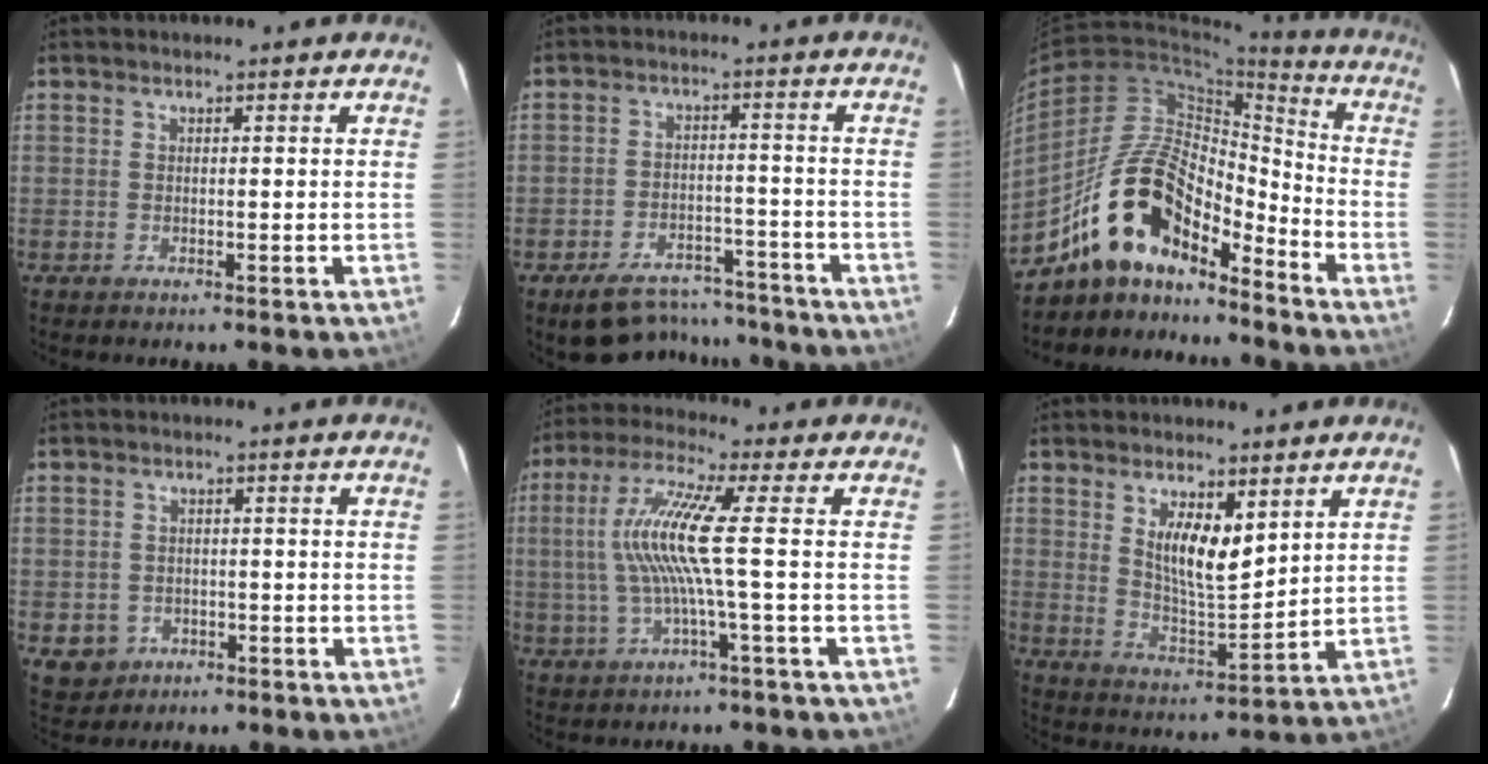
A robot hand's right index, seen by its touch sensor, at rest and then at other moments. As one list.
[{"total": 12.5, "force": [-10.7, 5.1, 3.9], "torque": [-0.084, 0.018, -0.135]}, {"total": 16.2, "force": [-12.7, 6.2, 8.0], "torque": [-0.153, 0.024, -0.235]}, {"total": 4.8, "force": [-1.5, 4.5, 0.9], "torque": [-0.027, 0.009, -0.010]}, {"total": 10.2, "force": [-0.2, -1.0, 10.2], "torque": [-0.203, 0.002, -0.001]}, {"total": 8.9, "force": [4.3, 3.3, 7.1], "torque": [-0.122, -0.006, 0.085]}]